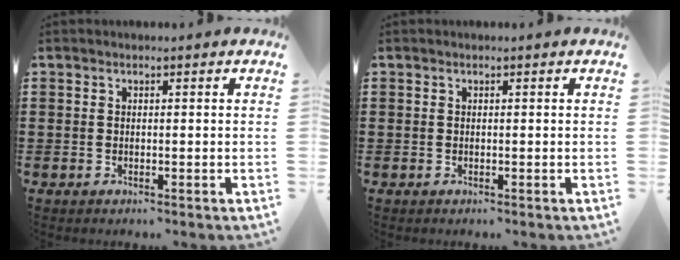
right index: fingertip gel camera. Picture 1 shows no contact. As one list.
[{"total": 0.0}]